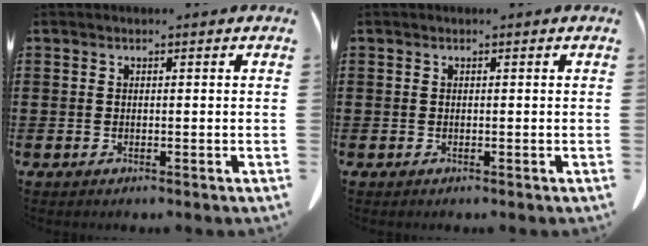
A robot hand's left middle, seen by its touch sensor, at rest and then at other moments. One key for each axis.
{"total": 0.0}